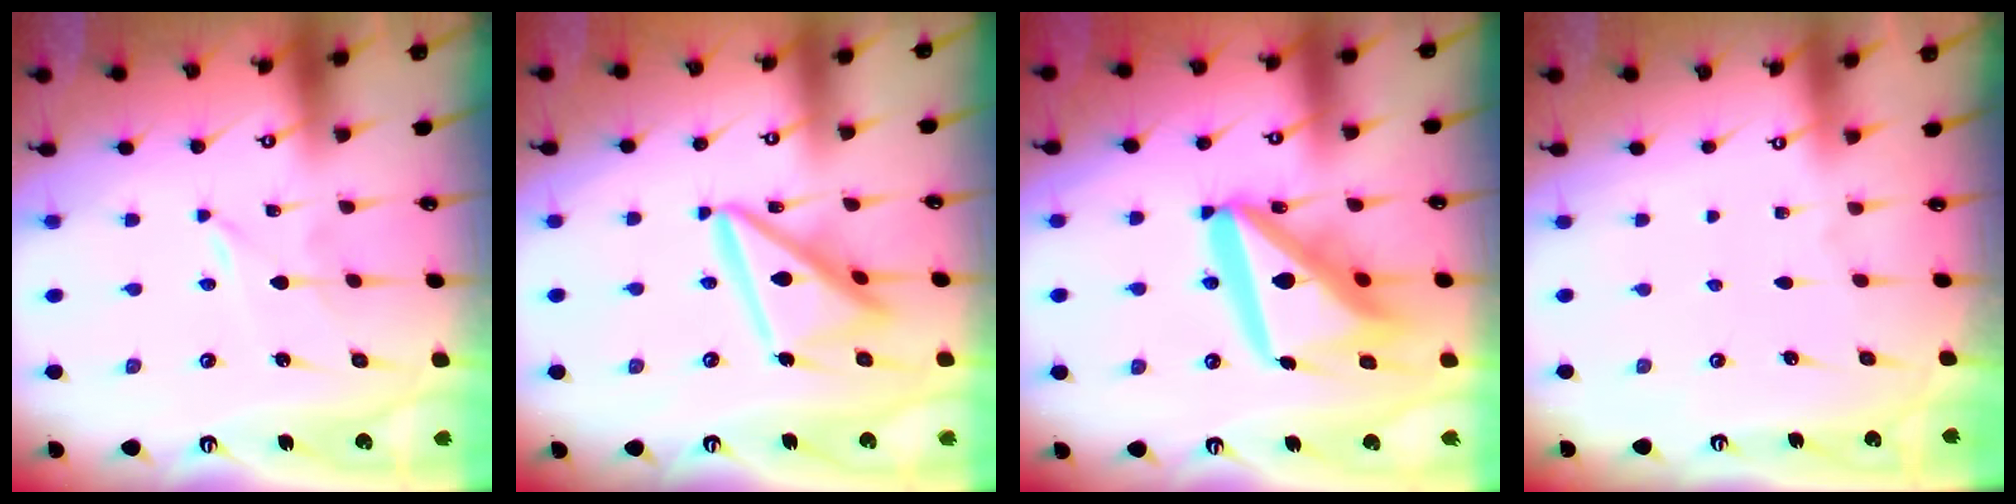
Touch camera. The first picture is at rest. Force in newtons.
{"total": 14.8, "press": 14.7, "slide": 1.7}
{"total": 20.2, "press": 20.1, "slide": 2.6}
{"total": 0.5, "press": 0.5, "slide": 0.1}